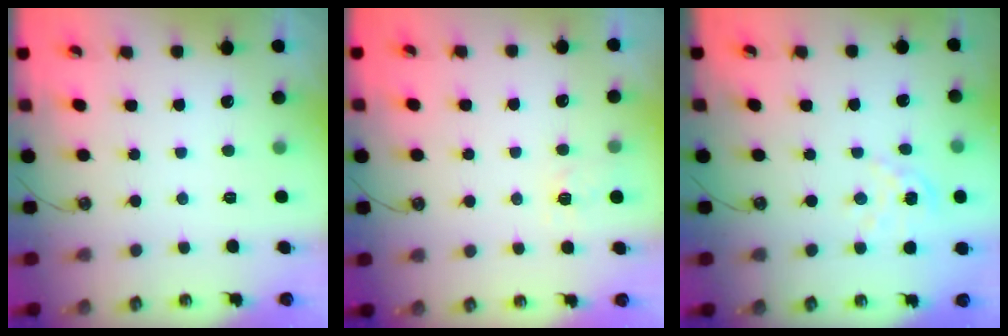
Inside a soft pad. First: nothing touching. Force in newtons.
{"total": 3.2, "press": 3.2, "slide": 0.4}
{"total": 2.5, "press": 2.5, "slide": 0.2}